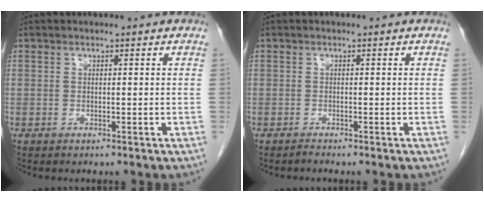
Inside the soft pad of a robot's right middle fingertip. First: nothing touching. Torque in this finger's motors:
{"motor_torque": [0.00, 0.08, -0.03, 0.01]}